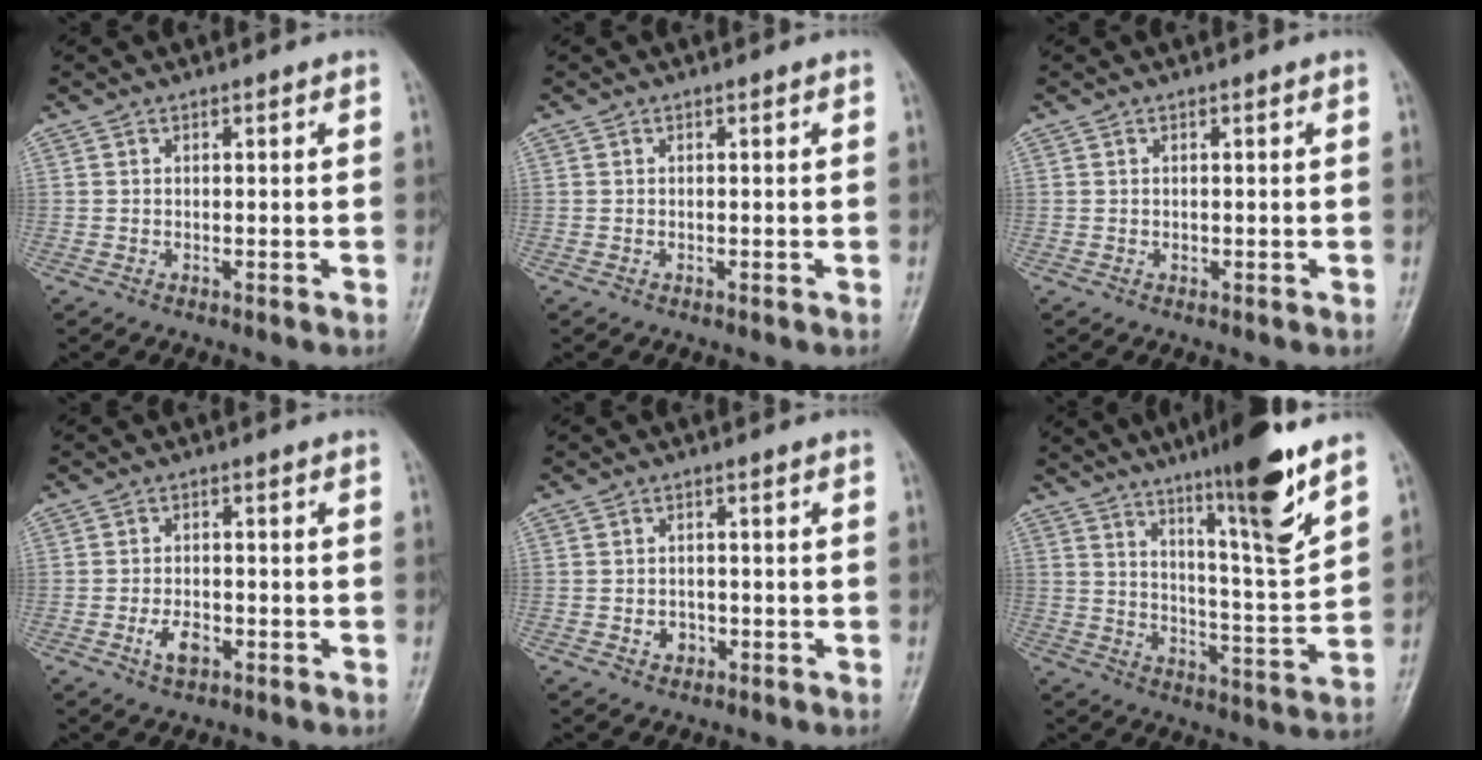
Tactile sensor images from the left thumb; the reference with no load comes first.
{"total": 0.0}
{"total": 0.6, "force": [0.1, 0.4, 0.3], "torque": [-0.006, 0.000, 0.001]}
{"total": 4.1, "force": [-1.6, 2.3, 2.9], "torque": [-0.050, 0.007, -0.028]}
{"total": 2.6, "force": [-0.9, 2.2, 1.2], "torque": [-0.005, 0.007, -0.010]}
{"total": 15.2, "force": [10.0, 1.3, 11.4], "torque": [-0.165, -0.068, 0.161]}